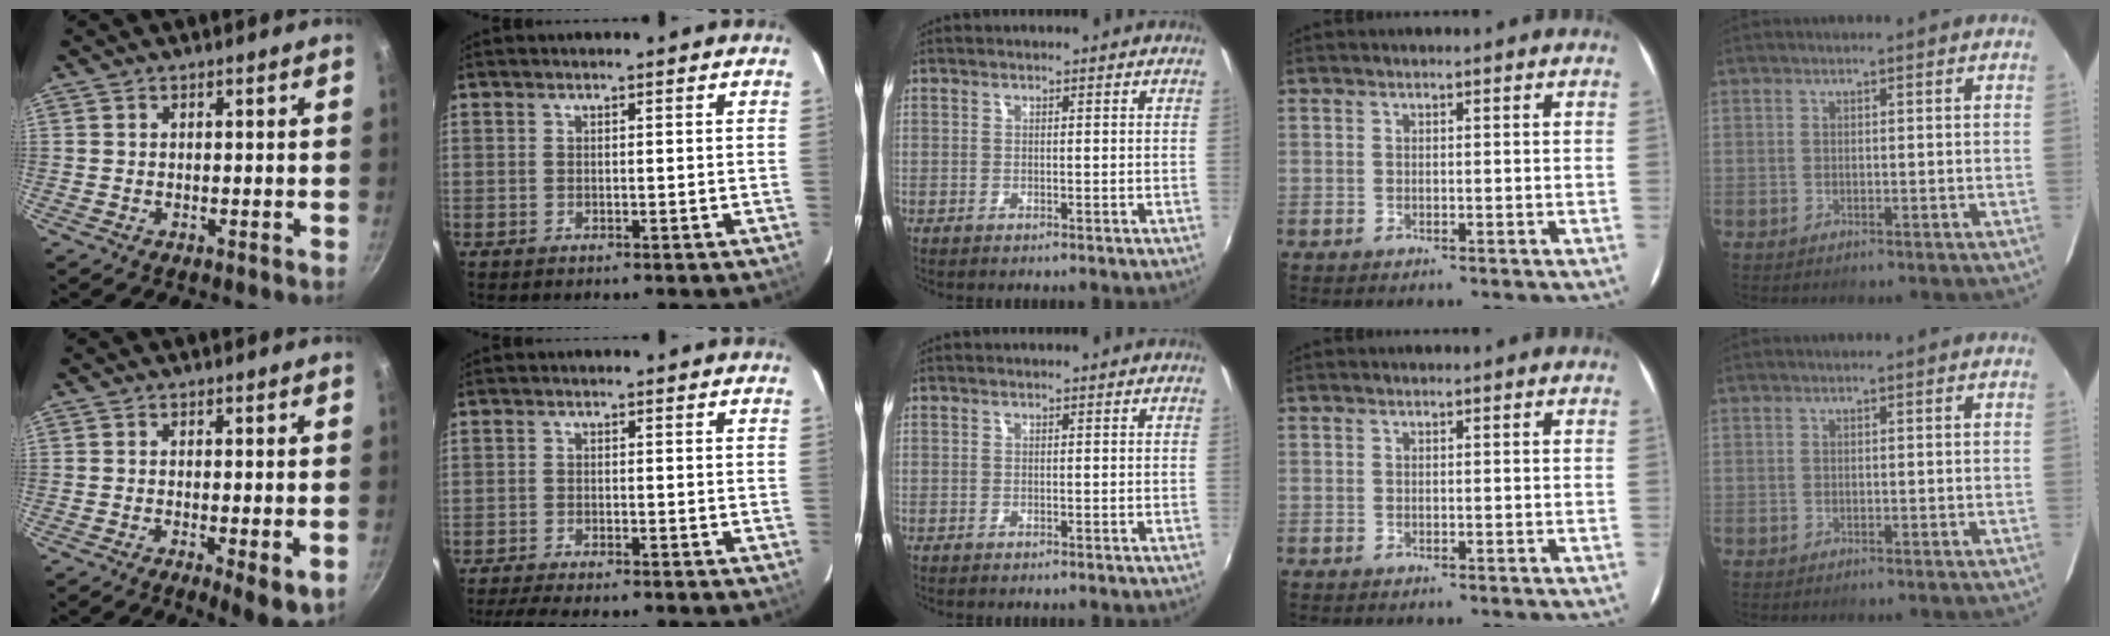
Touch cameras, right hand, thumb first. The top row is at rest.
{"thumb": {"total": 6.1, "force": [-1.6, 1.6, 5.6], "torque": [-0.078, -0.010, -0.018]}, "index": {"total": 7.6, "force": [-6.6, 1.0, 3.7], "torque": [-0.088, -0.019, -0.107]}}